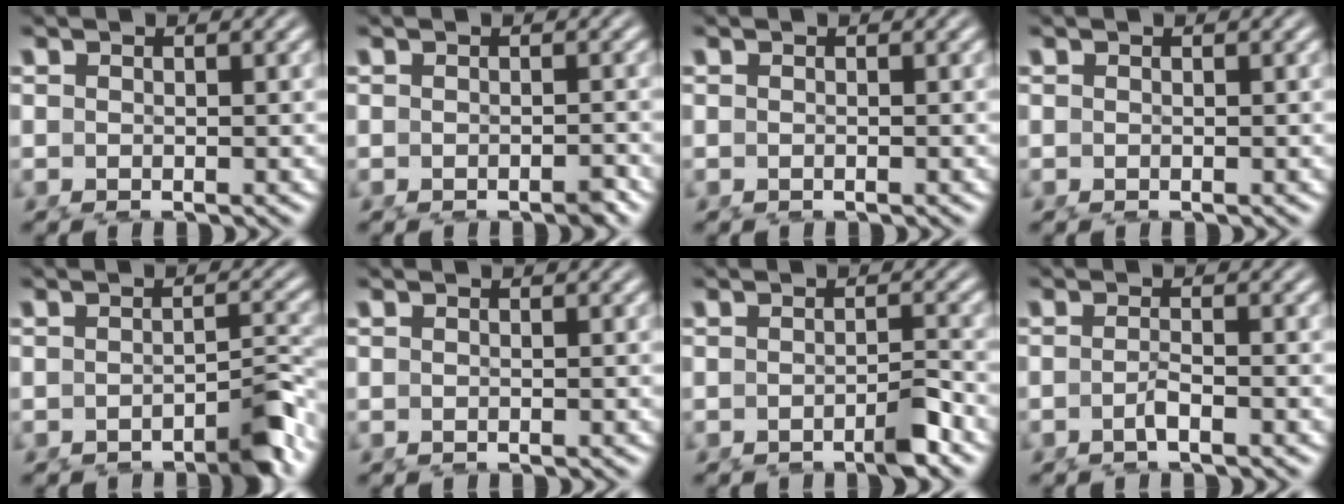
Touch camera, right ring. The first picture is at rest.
{"total": 0.8, "force": [-0.8, -0.2, 0.2], "torque": [-0.002, -0.002, -0.012]}
{"total": 0.0}
{"total": 0.0}
{"total": 2.8, "force": [-2.1, 0.0, 1.8], "torque": [-0.019, -0.004, -0.035]}
{"total": 0.0}
{"total": 1.8, "force": [-1.4, -0.5, 1.0], "torque": [-0.007, 0.001, -0.027]}
{"total": 1.6, "force": [-1.2, -0.6, 0.8], "torque": [-0.006, -0.003, -0.022]}